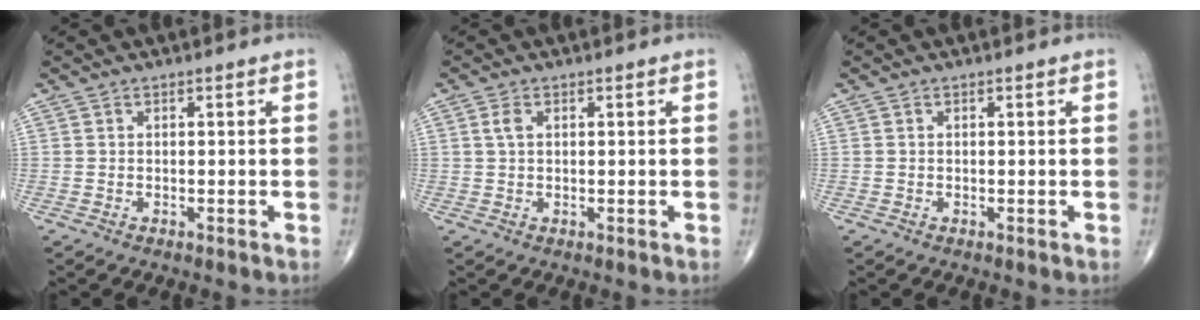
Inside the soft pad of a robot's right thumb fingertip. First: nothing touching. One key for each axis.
{"total": 1.7, "fx": 0.4, "fy": 1.0, "fz": 1.4, "tx": -0.034, "ty": 0.006, "tz": 0.009}
{"total": 0.0}